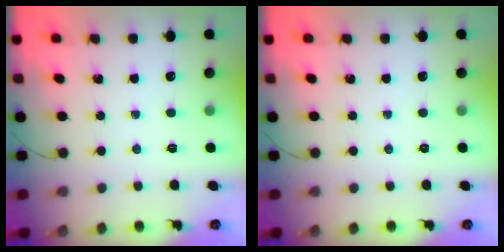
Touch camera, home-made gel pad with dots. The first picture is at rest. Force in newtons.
{"total": 0.0}